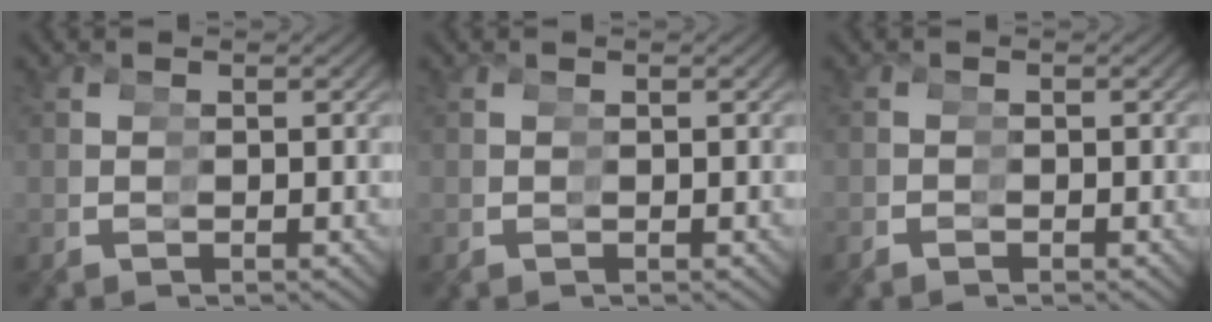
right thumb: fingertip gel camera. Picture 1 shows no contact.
{"total": 0.0}
{"total": 1.0, "force": [-0.8, 0.5, -0.3], "torque": [0.000, -0.005, -0.013]}